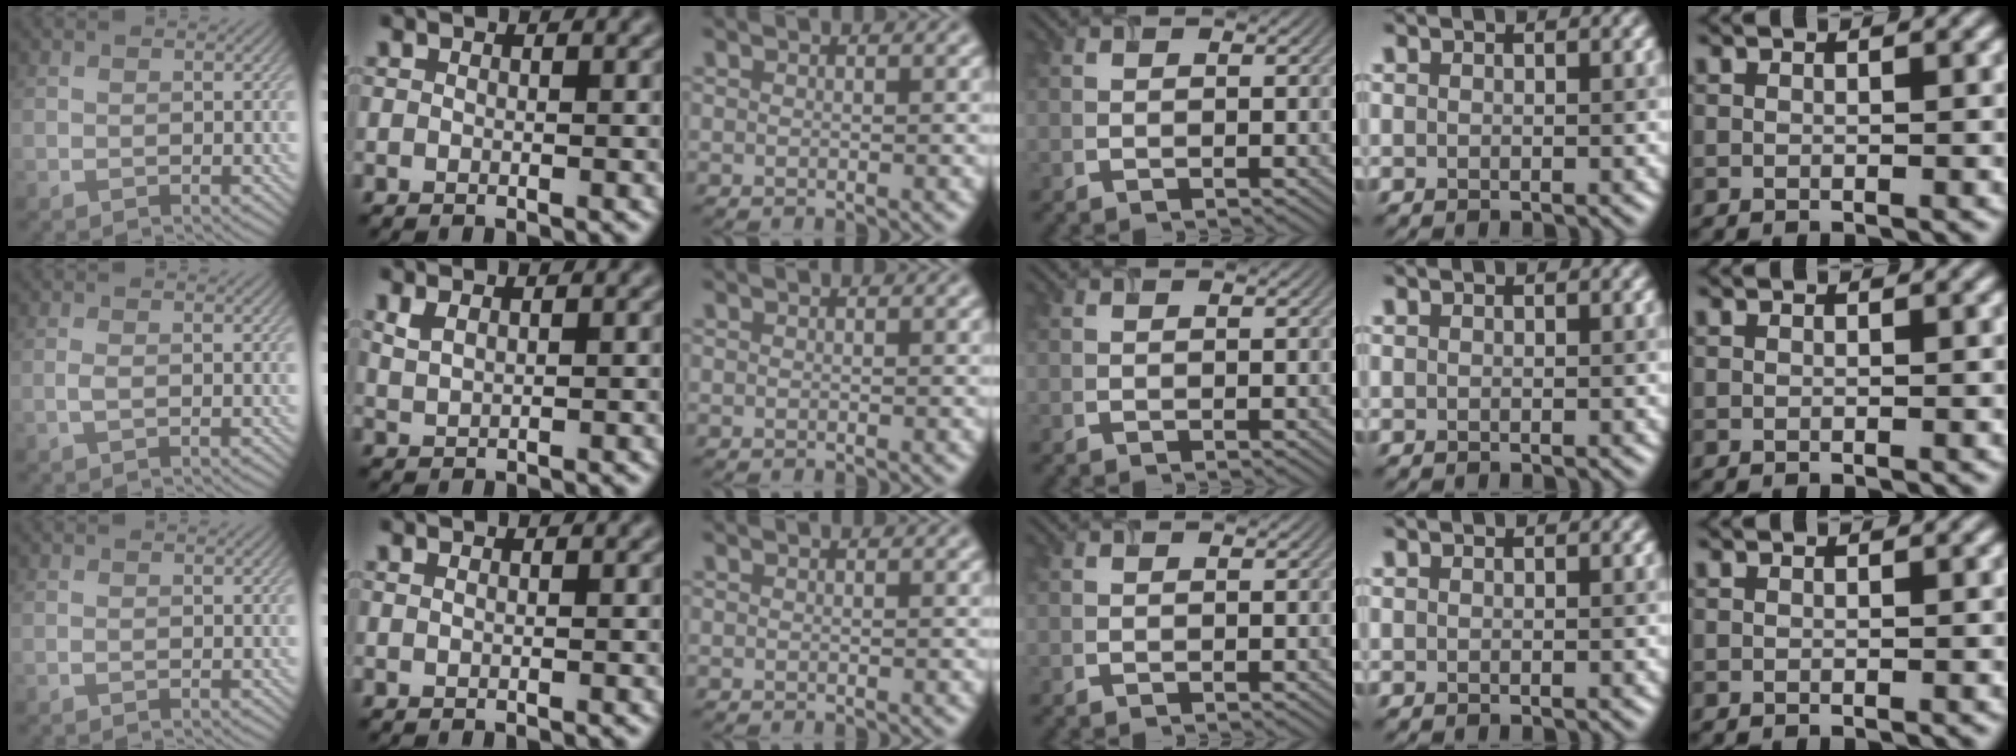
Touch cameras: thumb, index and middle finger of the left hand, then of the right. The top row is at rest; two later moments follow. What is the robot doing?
{"motion": "insert", "object": "airpods case & airpods"}